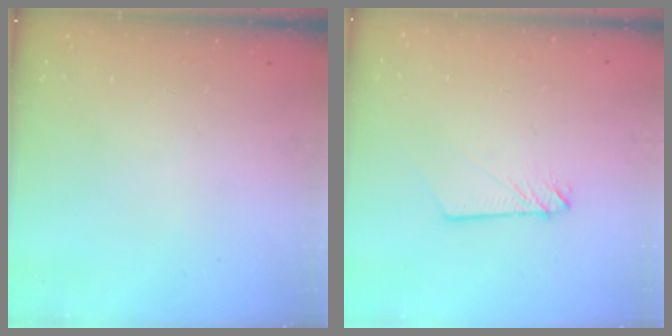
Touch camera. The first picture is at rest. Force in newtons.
{"total": 2.1, "press": 2.1, "slide": 0.1}